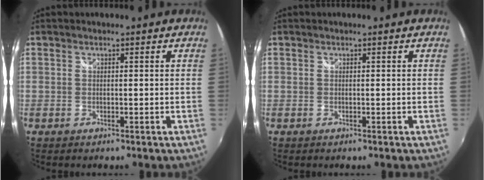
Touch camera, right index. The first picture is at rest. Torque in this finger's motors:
{"motor_torque": [-0.01, 0.02, 0.00, 0.00]}